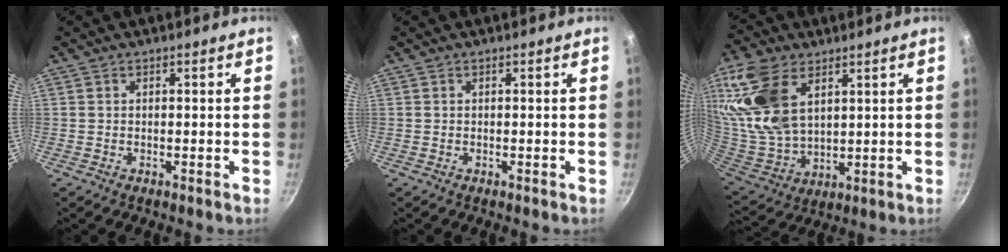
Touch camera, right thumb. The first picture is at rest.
{"total": 0.0}
{"total": 19.2, "force": [8.0, 11.5, 13.1], "torque": [-0.265, -0.030, 0.169]}